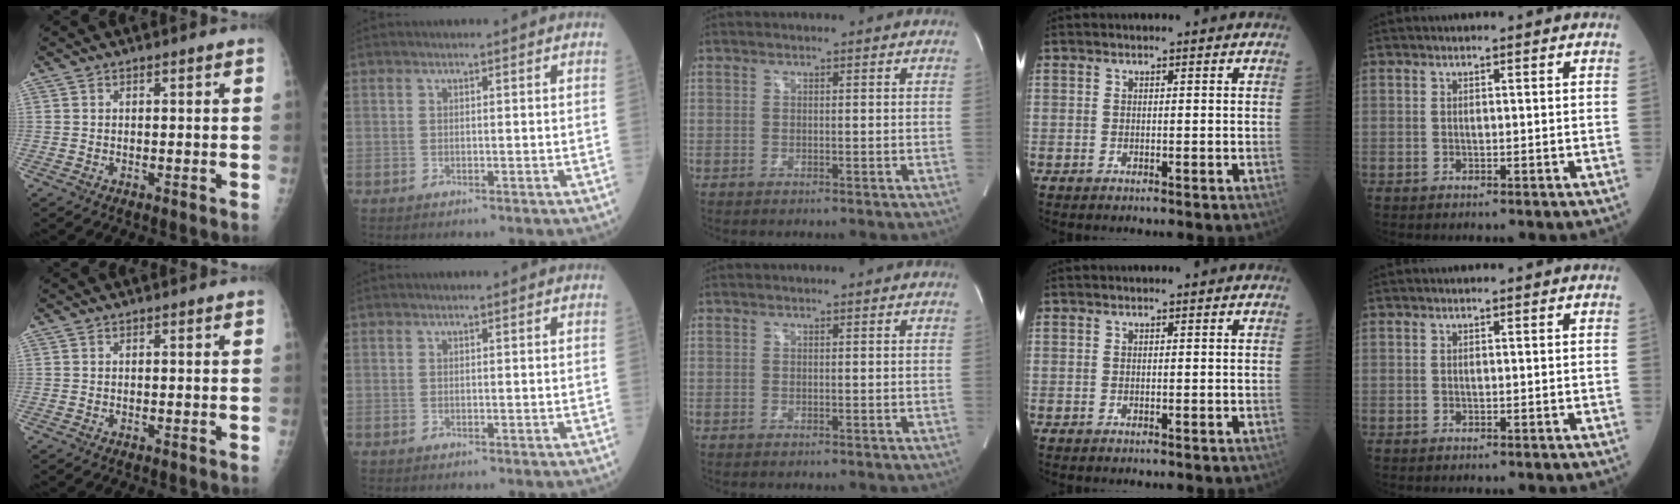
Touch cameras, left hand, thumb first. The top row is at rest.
{}